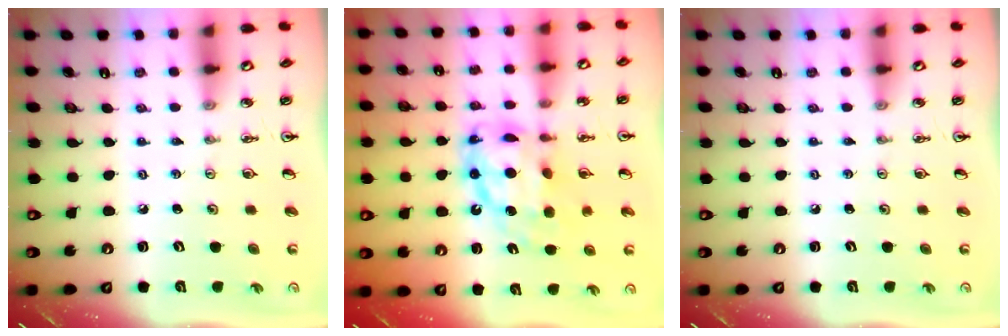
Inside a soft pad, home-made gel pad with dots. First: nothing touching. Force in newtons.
{"total": 14.3, "press": 14.2, "slide": 1.7}
{"total": 0.0}